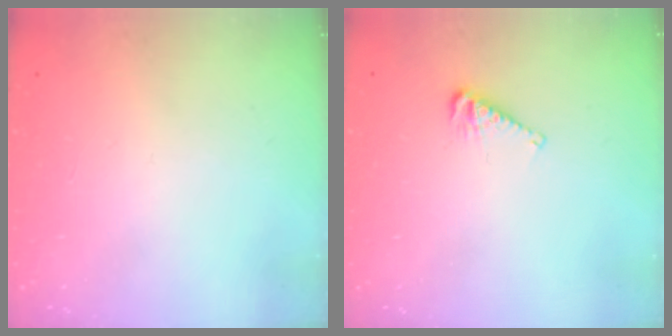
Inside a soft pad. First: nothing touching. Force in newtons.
{"total": 5.1, "press": 5.0, "slide": 0.4}